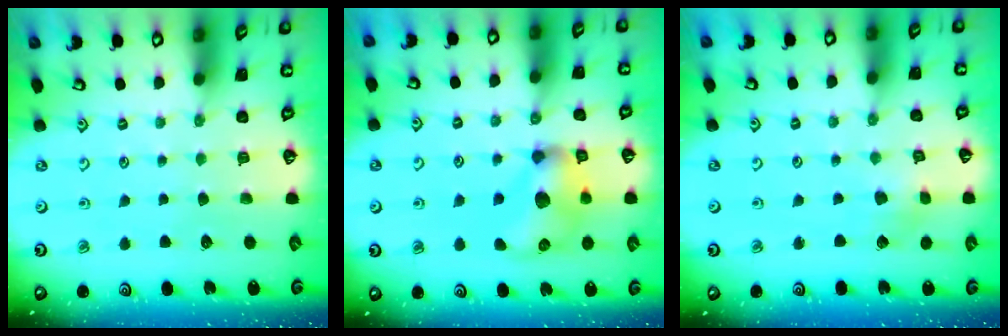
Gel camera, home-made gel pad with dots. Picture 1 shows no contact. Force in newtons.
{"total": 16.3, "press": 16.2, "slide": 1.1}
{"total": 2.9, "press": 2.9, "slide": 0.6}